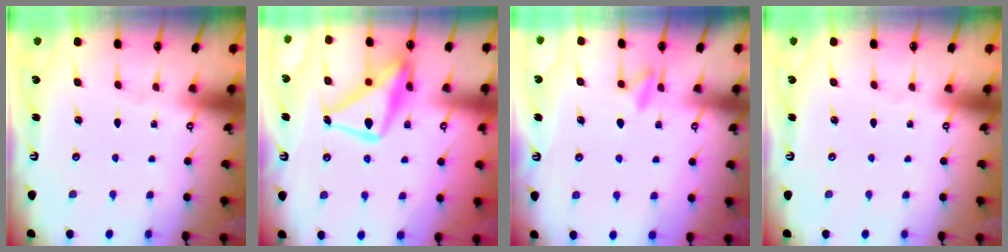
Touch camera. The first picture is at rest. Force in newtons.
{"total": 16.5, "press": 16.4, "slide": 1.5}
{"total": 9.5, "press": 9.4, "slide": 1.5}
{"total": 0.0}